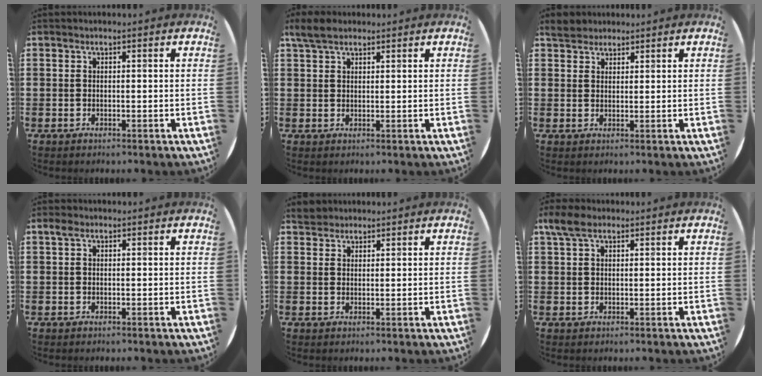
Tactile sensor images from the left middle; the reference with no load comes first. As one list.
[{"total": 3.5, "force": [2.8, 1.4, 1.6], "torque": [-0.029, 0.005, 0.050]}, {"total": 3.0, "force": [2.7, 1.3, 0.4], "torque": [-0.006, 0.003, 0.051]}, {"total": 1.0, "force": [0.5, 0.7, 0.5], "torque": [-0.004, 0.004, 0.006]}, {"total": 2.3, "force": [2.1, 0.9, 0.0], "torque": [0.004, 0.005, 0.040]}, {"total": 3.4, "force": [2.1, 1.8, 1.9], "torque": [-0.035, 0.007, 0.037]}]